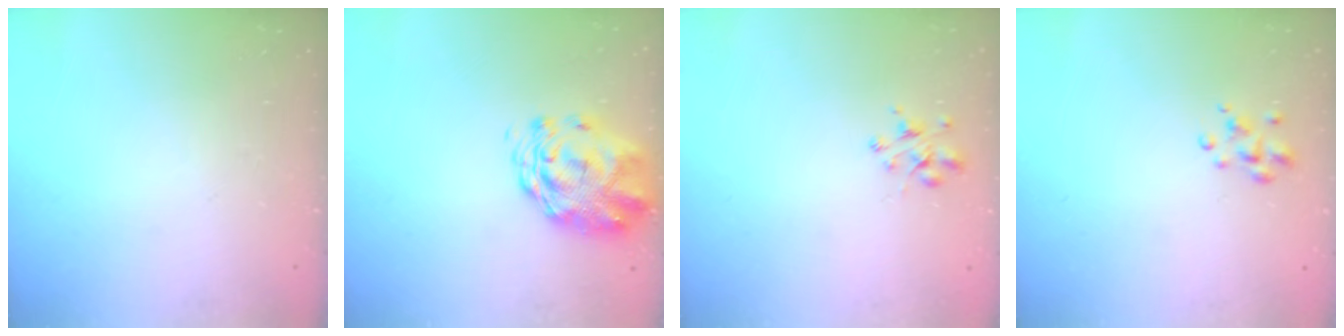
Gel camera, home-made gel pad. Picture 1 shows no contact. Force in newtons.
{"total": 2.8, "press": 2.6, "slide": 1.1}
{"total": 2.5, "press": 2.5, "slide": 0.5}
{"total": 2.8, "press": 2.7, "slide": 0.6}